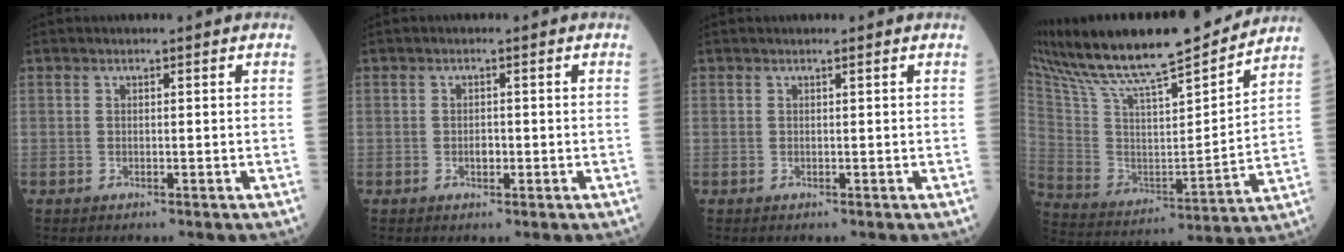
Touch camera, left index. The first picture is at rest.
{"total": 1.4, "force": [-0.6, 0.9, 1.0], "torque": [-0.017, -0.001, -0.009]}
{"total": 0.0}
{"total": 25.7, "force": [22.1, 3.9, 12.6], "torque": [-0.238, -0.003, 0.351]}